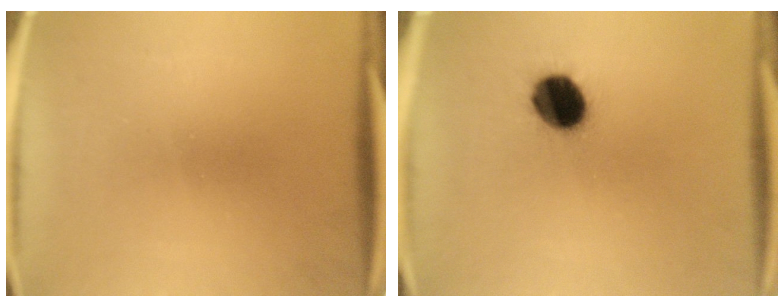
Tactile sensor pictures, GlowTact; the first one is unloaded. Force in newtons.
{"total": 10.5}